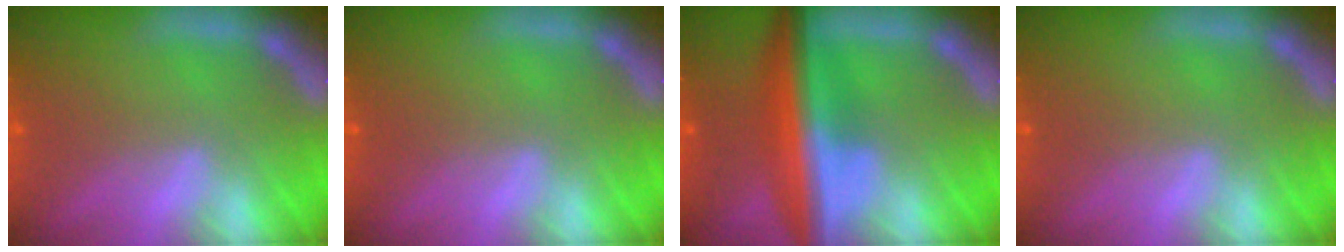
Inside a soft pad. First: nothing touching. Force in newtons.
{"total": 0.0}
{"total": 8.4}
{"total": 0.0}